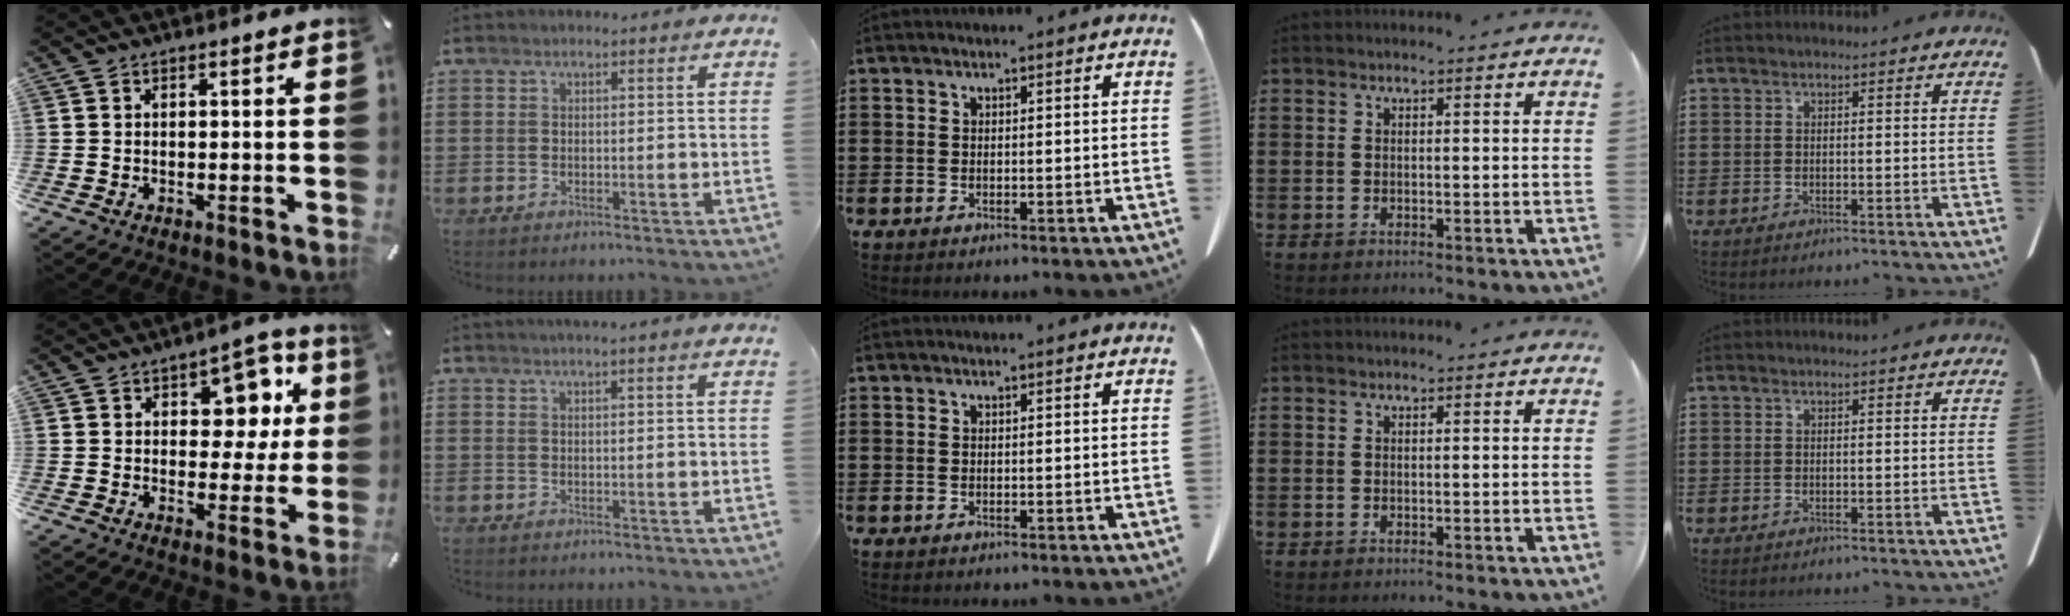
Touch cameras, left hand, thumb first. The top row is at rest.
{"thumb": {"total": 11.3, "force": [4.4, 7.5, 7.2], "torque": [-0.077, -0.023, 0.072]}, "index": {"total": 2.0, "force": [1.8, -0.4, 0.7], "torque": [-0.015, 0.001, 0.035]}}